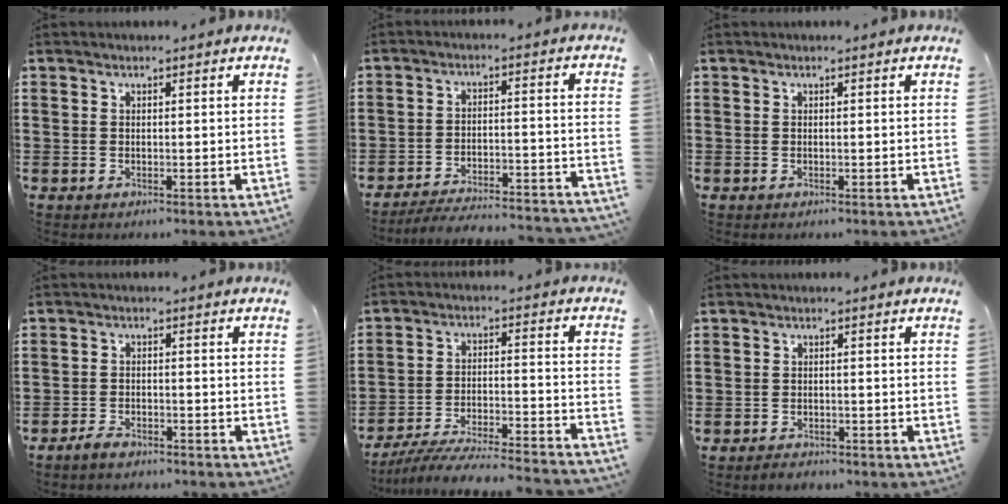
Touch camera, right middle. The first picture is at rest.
{"total": 5.1, "force": [-4.9, 0.0, 1.4], "torque": [-0.024, -0.005, -0.097]}
{"total": 0.0}
{"total": 2.3, "force": [-2.2, 0.5, 0.7], "torque": [-0.023, 0.002, -0.046]}
{"total": 7.3, "force": [-6.9, 0.1, 2.4], "torque": [-0.042, -0.001, -0.135]}
{"total": 1.4, "force": [-1.3, 0.5, 0.1], "torque": [-0.005, 0.003, -0.029]}